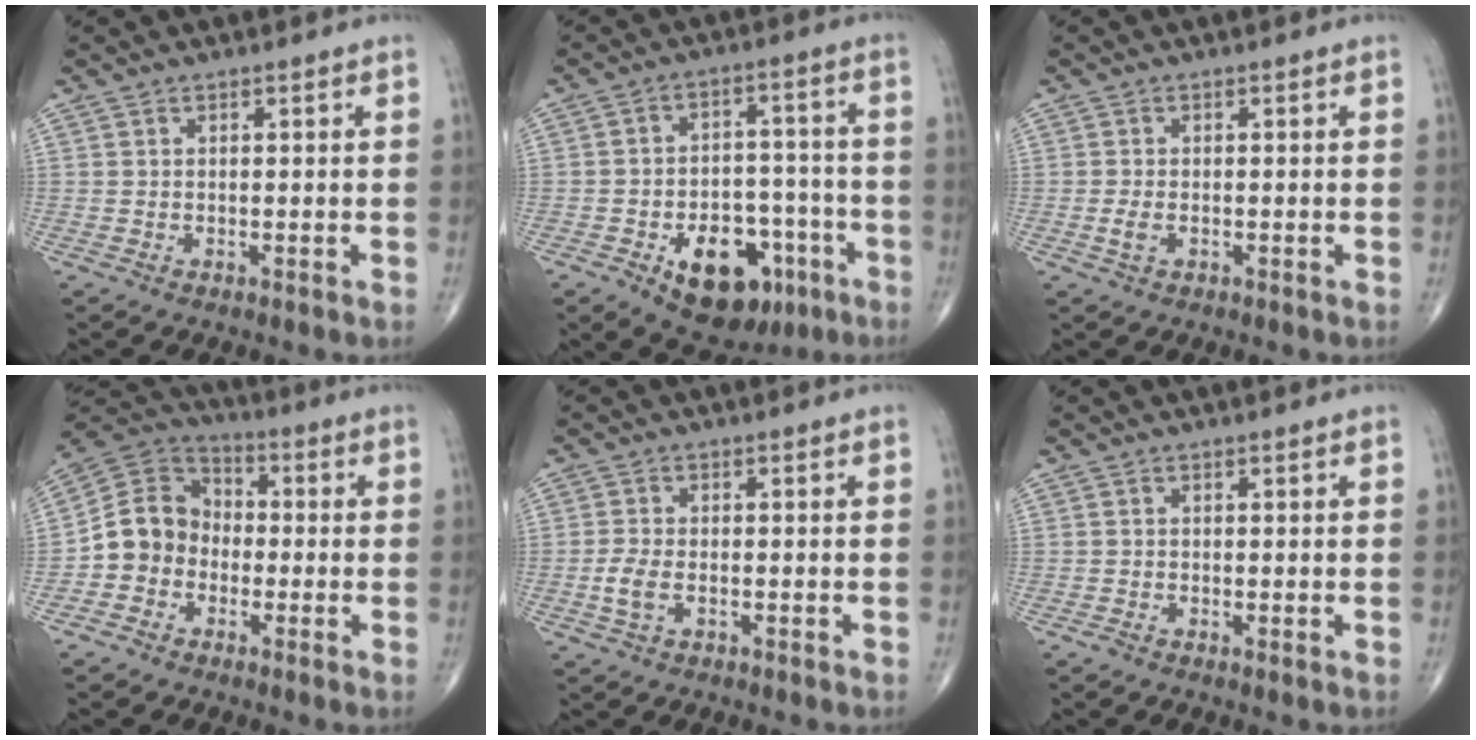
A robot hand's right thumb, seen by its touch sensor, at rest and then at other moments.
{"total": 15.6, "force": [-7.2, 9.7, 9.9], "torque": [-0.105, 0.044, -0.095]}
{"total": 1.9, "force": [-0.5, 1.1, 1.5], "torque": [-0.036, 0.000, -0.011]}
{"total": 10.1, "force": [-2.5, 8.8, 4.3], "torque": [-0.058, 0.044, -0.062]}
{"total": 3.7, "force": [-1.0, 2.0, 2.9], "torque": [-0.070, 0.005, -0.020]}
{"total": 0.9, "force": [-0.4, 0.3, 0.7], "torque": [-0.018, -0.003, -0.012]}